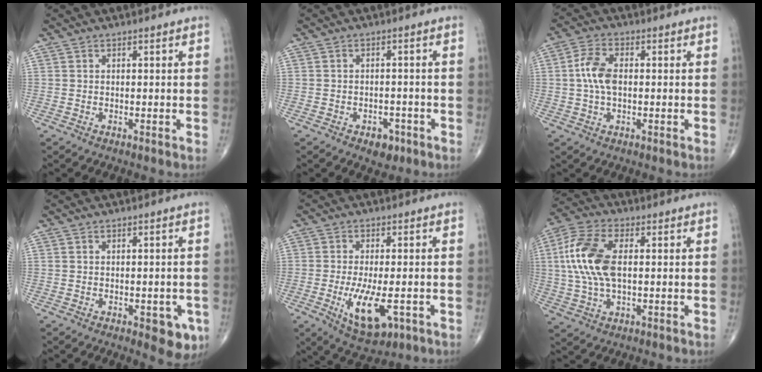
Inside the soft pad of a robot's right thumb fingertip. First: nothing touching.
{"total": 3.9, "force": [-2.2, 2.5, 2.0], "torque": [-0.009, 0.011, -0.024]}
{"total": 6.2, "force": [0.3, 3.4, 5.2], "torque": [-0.110, 0.011, -0.001]}
{"total": 5.7, "force": [-2.2, 2.6, 4.6], "torque": [-0.030, -0.003, -0.022]}
{"total": 10.2, "force": [-3.1, 4.1, 8.8], "torque": [-0.150, -0.013, -0.041]}
{"total": 13.0, "force": [1.4, 6.6, 11.1], "torque": [-0.248, 0.013, 0.025]}